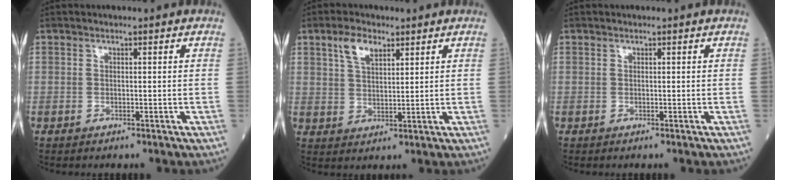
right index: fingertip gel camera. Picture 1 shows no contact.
{"total": 4.9, "force": [2.9, 2.2, 3.3], "torque": [-0.069, 0.007, 0.057]}
{"total": 0.0}